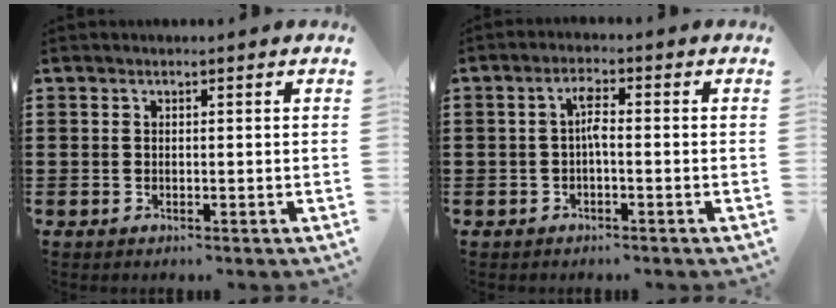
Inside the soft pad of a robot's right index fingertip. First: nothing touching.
{"total": 2.7, "force": [-0.4, 0.7, 2.6], "torque": [-0.051, 0.006, -0.010]}